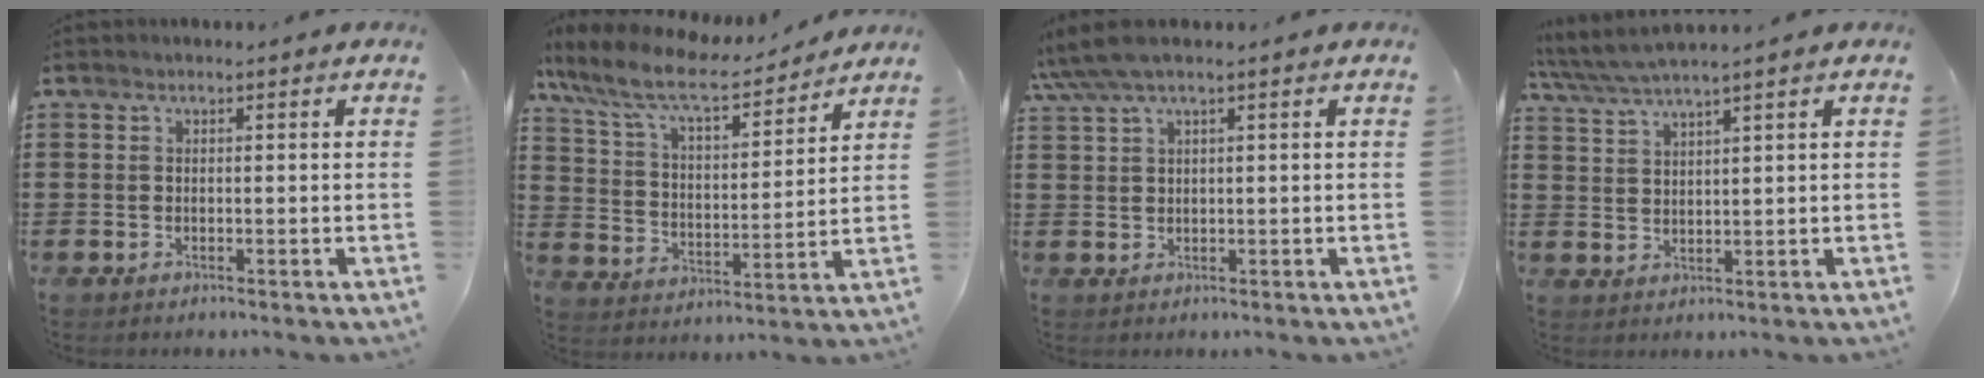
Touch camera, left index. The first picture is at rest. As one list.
[{"total": 9.9, "force": [8.2, 2.0, 5.2], "torque": [-0.131, -0.040, 0.141]}, {"total": 3.4, "force": [1.9, 0.4, 2.7], "torque": [-0.064, 0.000, 0.032]}, {"total": 3.8, "force": [3.2, -0.2, 1.9], "torque": [-0.046, -0.011, 0.057]}]